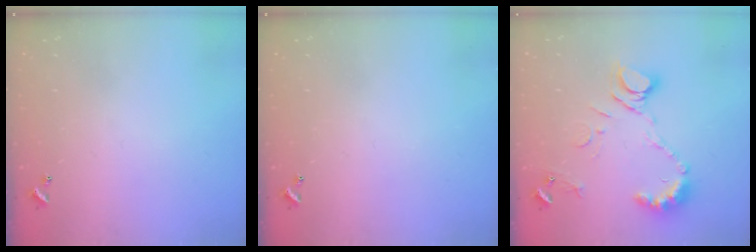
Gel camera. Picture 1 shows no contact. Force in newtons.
{"total": 0.0}
{"total": 11.1, "press": 11.0, "slide": 1.3}